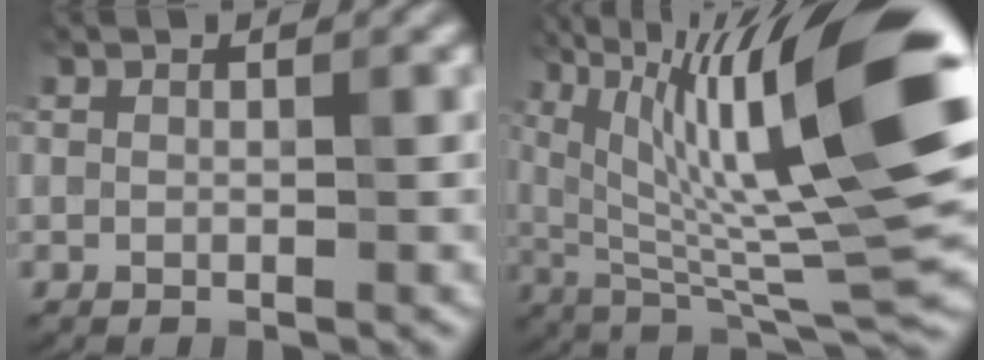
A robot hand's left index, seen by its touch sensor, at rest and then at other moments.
{"total": 16.3, "force": [5.0, 3.5, 15.2], "torque": [-0.246, 0.012, 0.086]}